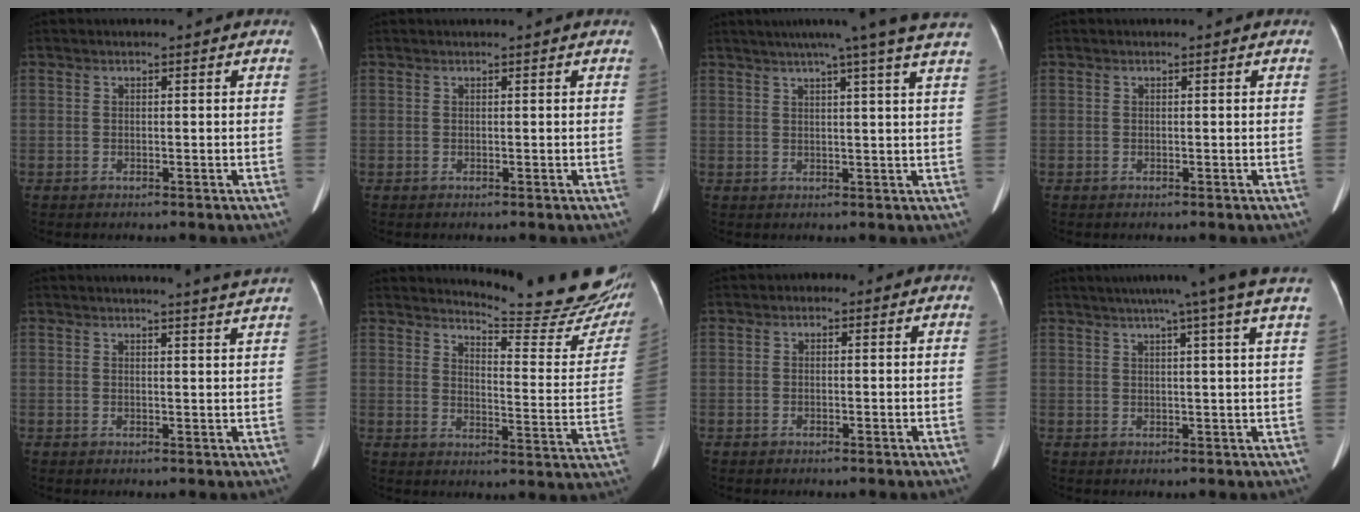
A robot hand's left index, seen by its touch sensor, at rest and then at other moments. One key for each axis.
{"total": 1.8, "fx": 1.7, "fy": -0.1, "fz": 0.5, "tx": -0.007, "ty": 0.018, "tz": 0.025}
{"total": 15.8, "fx": 12.9, "fy": -1.7, "fz": 8.9, "tx": -0.140, "ty": -0.001, "tz": 0.152}
{"total": 0.0}
{"total": 4.8, "fx": 4.5, "fy": -1.2, "fz": 1.3, "tx": -0.018, "ty": -0.010, "tz": 0.039}
{"total": 19.5, "fx": 18.4, "fy": 2.0, "fz": 6.0, "tx": -0.076, "ty": -0.107, "tz": 0.209}
{"total": 0.8, "fx": -0.2, "fy": 0.6, "fz": 0.4, "tx": -0.001, "ty": 0.006, "tz": -0.009}
{"total": 11.3, "fx": 8.7, "fy": -2.0, "fz": 6.9, "tx": -0.106, "ty": 0.006, "tz": 0.098}